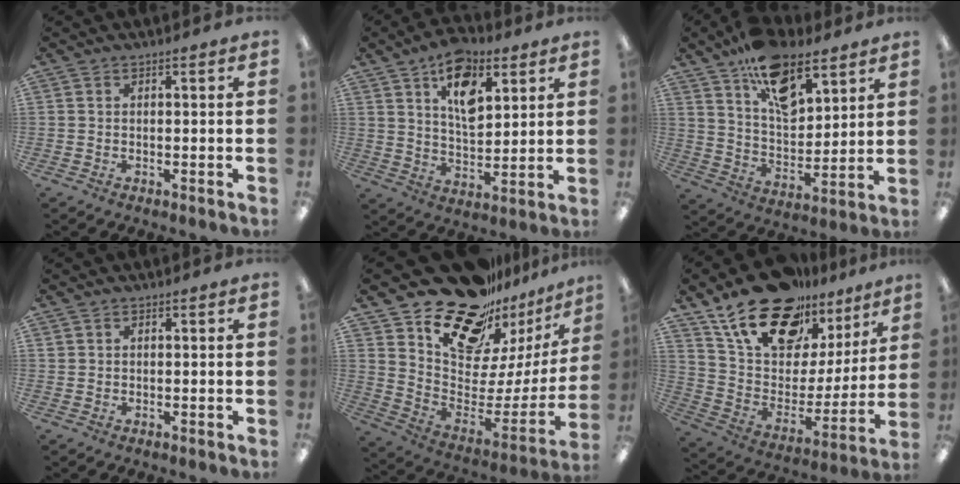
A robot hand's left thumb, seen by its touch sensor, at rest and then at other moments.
{"total": 12.6, "force": [7.1, 6.8, 7.9], "torque": [-0.114, -0.025, 0.123]}
{"total": 16.5, "force": [10.3, 8.5, 9.6], "torque": [-0.153, -0.045, 0.183]}
{"total": 0.8, "force": [0.5, 0.7, 0.1], "torque": [-0.003, 0.003, 0.008]}
{"total": 22.9, "force": [17.8, 10.8, 9.5], "torque": [-0.141, -0.127, 0.319]}
{"total": 22.8, "force": [16.6, 11.8, 10.3], "torque": [-0.180, -0.098, 0.299]}